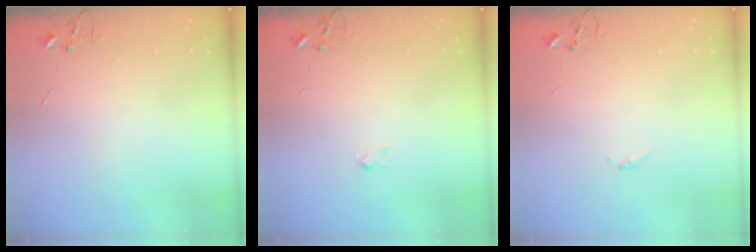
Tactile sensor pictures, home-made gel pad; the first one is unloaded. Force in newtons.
{"total": 2.4, "press": 2.4, "slide": 0.4}
{"total": 1.7, "press": 1.6, "slide": 0.4}